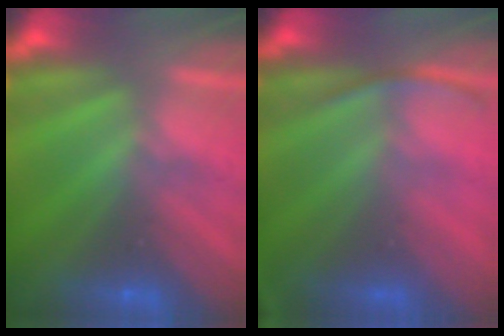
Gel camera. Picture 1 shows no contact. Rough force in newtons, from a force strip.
{"total": 2.5}